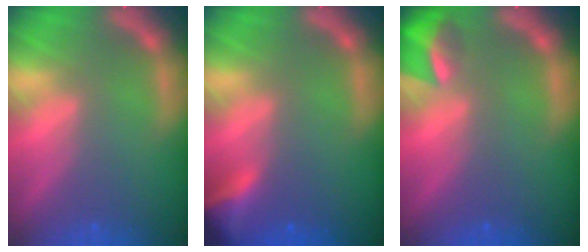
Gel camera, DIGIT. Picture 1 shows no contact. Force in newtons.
{"total": 4.4}
{"total": 3.9}